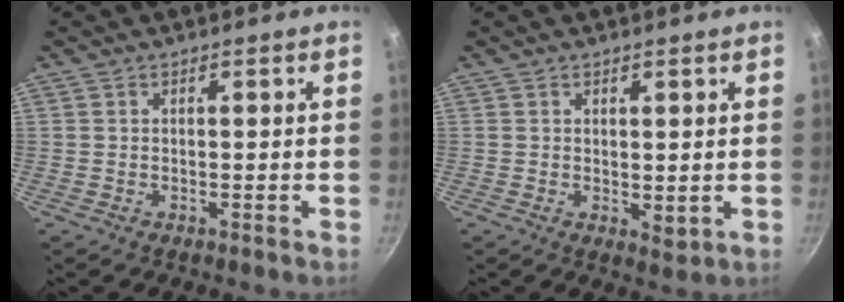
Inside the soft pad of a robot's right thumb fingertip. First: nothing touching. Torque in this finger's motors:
{"motor_torque": [-0.41, 0.21, -0.35, 0.38, -0.02]}